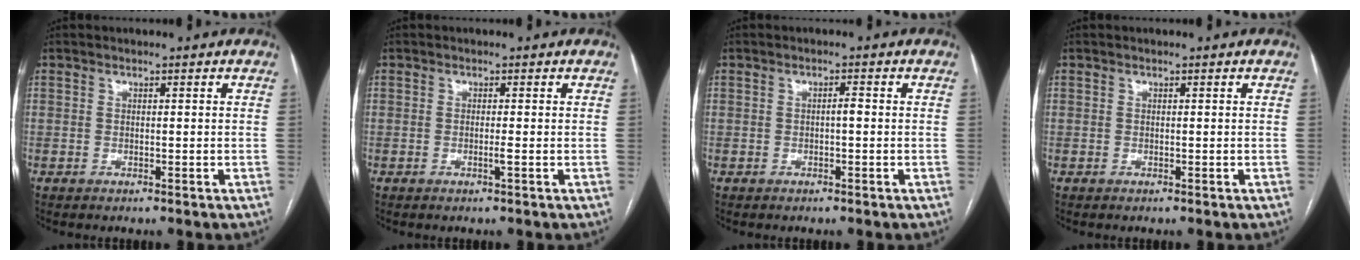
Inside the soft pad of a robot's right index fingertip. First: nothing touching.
{"total": 1.0, "force": [-0.3, -0.3, 0.9], "torque": [-0.014, -0.001, -0.007]}
{"total": 1.1, "force": [-0.2, 0.2, 1.1], "torque": [-0.016, 0.002, -0.003]}
{"total": 0.0}